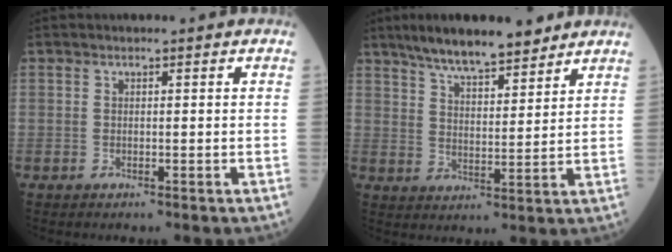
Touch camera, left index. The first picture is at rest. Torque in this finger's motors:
{"motor_torque": [0.13, -0.67, 0.65, 0.17]}